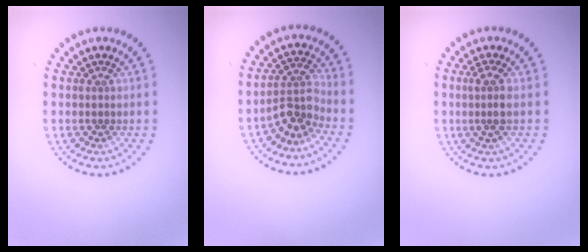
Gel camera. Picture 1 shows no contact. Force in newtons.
{"total": 3.2, "press": 2.3, "slide": 2.2}
{"total": 1.8, "press": 1.4, "slide": 1.1}